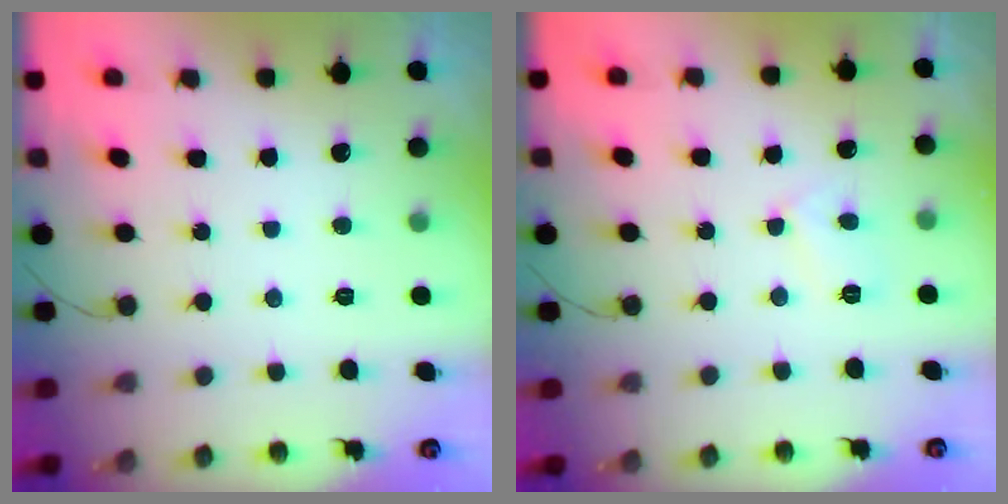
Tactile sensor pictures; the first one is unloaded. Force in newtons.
{"total": 3.5, "press": 3.5, "slide": 0.3}